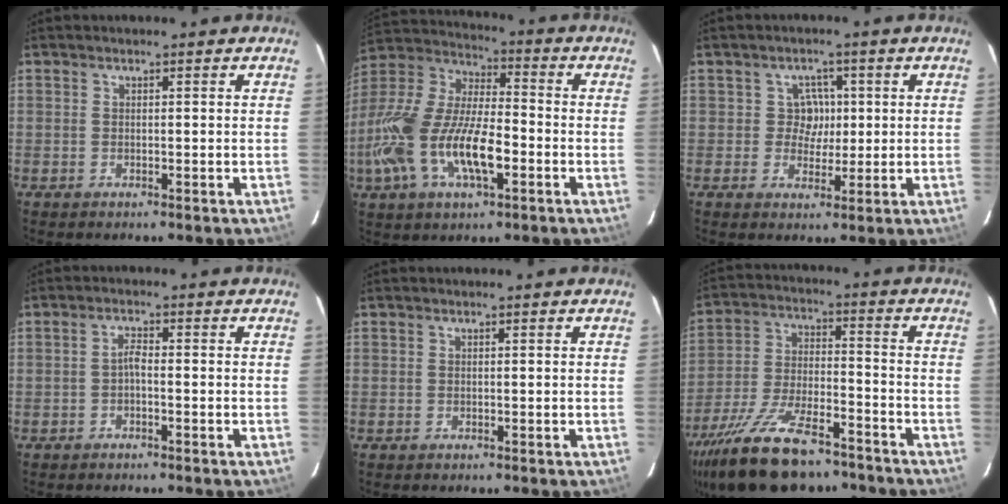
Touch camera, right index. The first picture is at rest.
{"total": 21.5, "force": [-6.9, 8.4, 18.6], "torque": [-0.390, -0.021, -0.130]}
{"total": 3.5, "force": [0.3, 3.4, 0.6], "torque": [-0.006, 0.009, 0.002]}
{"total": 1.5, "force": [-0.9, -0.1, 1.2], "torque": [-0.025, 0.004, -0.017]}
{"total": 0.0}
{"total": 20.8, "force": [-15.9, 6.9, 11.5], "torque": [-0.236, -0.037, -0.262]}